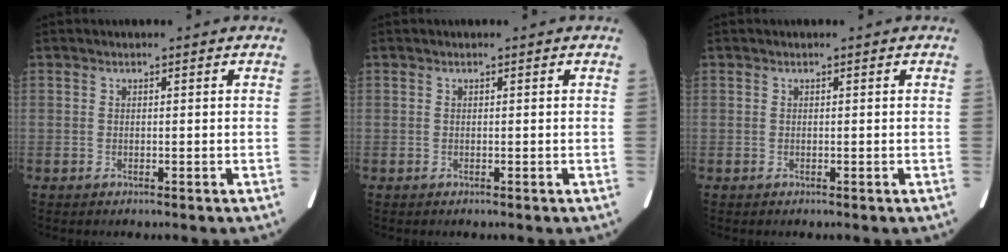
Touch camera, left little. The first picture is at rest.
{"total": 0.0}
{"total": 0.0}